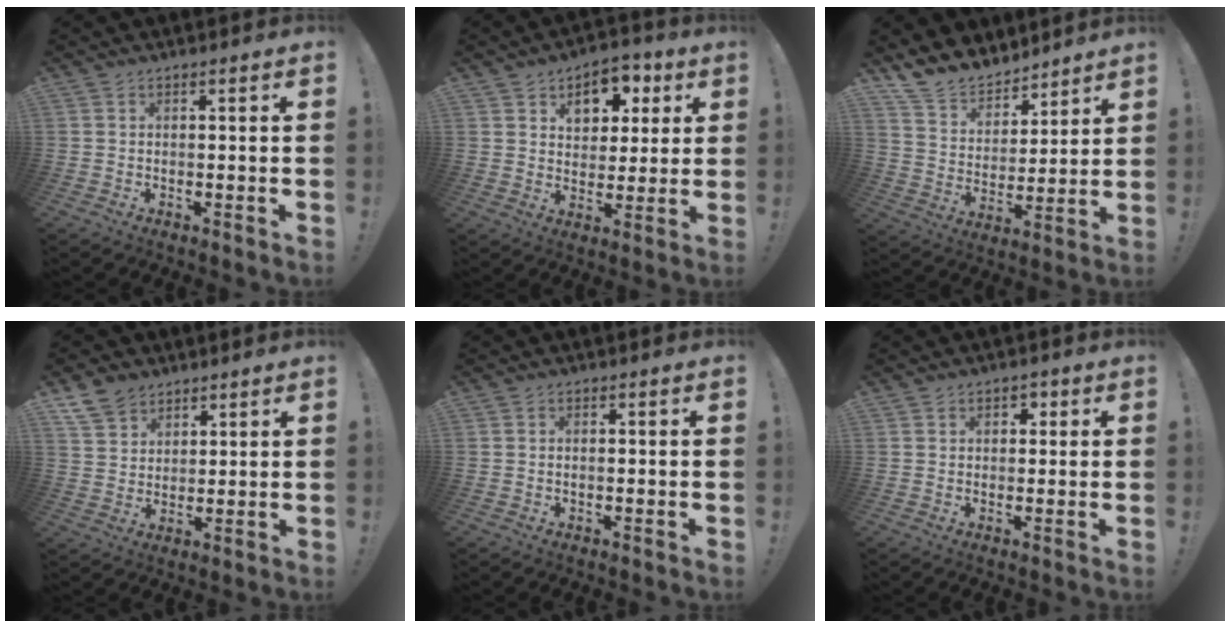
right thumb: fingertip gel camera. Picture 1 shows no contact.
{"total": 9.8, "force": [4.6, 7.3, 4.8], "torque": [-0.062, -0.024, 0.085]}
{"total": 11.9, "force": [10.7, 5.1, 1.2], "torque": [-0.041, -0.096, 0.206]}
{"total": 8.2, "force": [5.8, 5.4, 2.1], "torque": [-0.038, -0.032, 0.115]}
{"total": 0.6, "force": [-0.3, 0.1, 0.5], "torque": [-0.018, 0.003, -0.004]}
{"total": 2.0, "force": [0.4, 1.6, 1.1], "torque": [-0.008, 0.002, 0.001]}